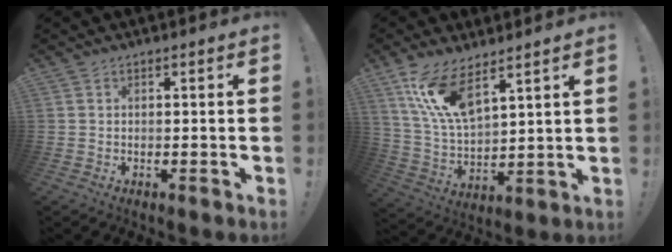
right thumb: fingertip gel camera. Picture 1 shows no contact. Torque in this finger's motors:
{"motor_torque": [1.59, 1.65, 0.76, 0.76, 0.08]}